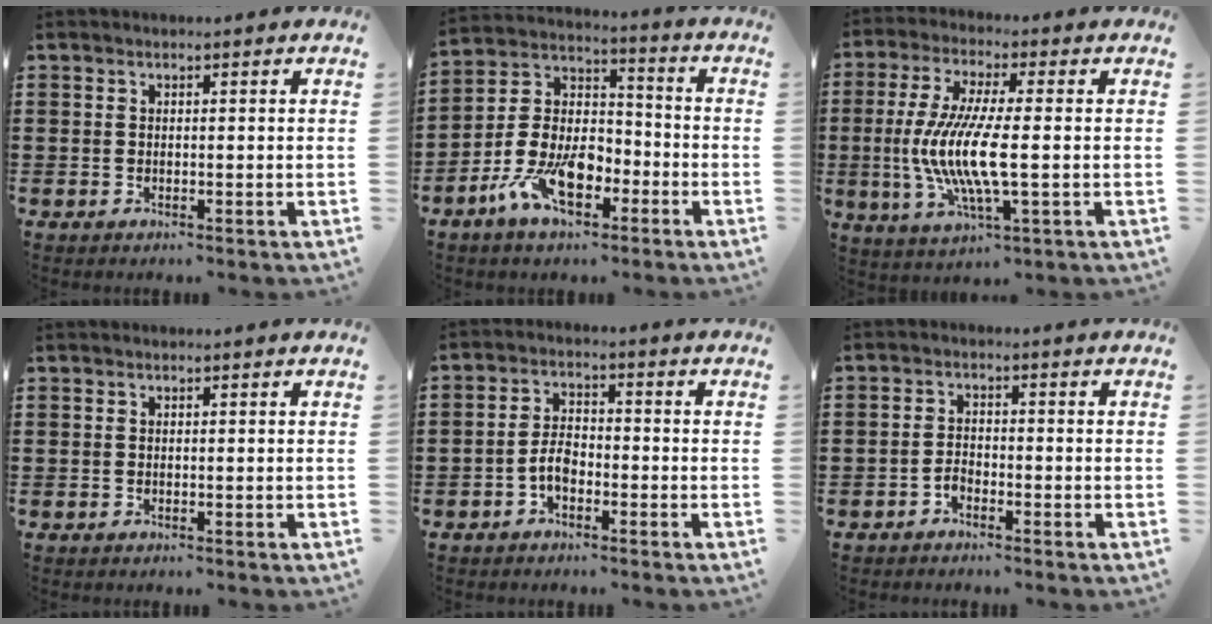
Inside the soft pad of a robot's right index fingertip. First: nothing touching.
{"total": 10.5, "force": [-5.4, 6.0, 6.8], "torque": [-0.162, 0.000, -0.107]}
{"total": 9.7, "force": [-1.4, 1.7, 9.4], "torque": [-0.206, -0.018, -0.035]}
{"total": 0.0}
{"total": 4.0, "force": [-1.8, 2.2, 2.8], "torque": [-0.074, -0.001, -0.040]}
{"total": 1.8, "force": [-1.3, 0.9, 0.8], "torque": [-0.019, 0.002, -0.028]}